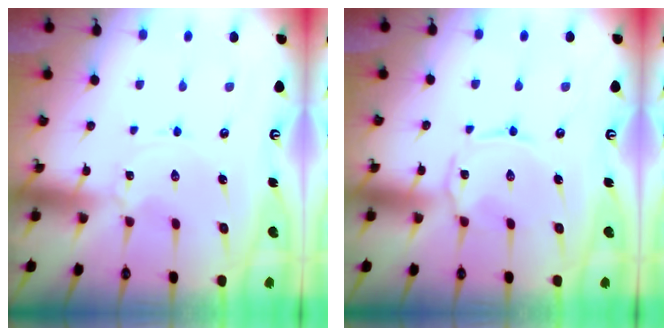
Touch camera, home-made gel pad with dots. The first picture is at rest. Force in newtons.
{"total": 1.5, "press": 1.5, "slide": 0.3}